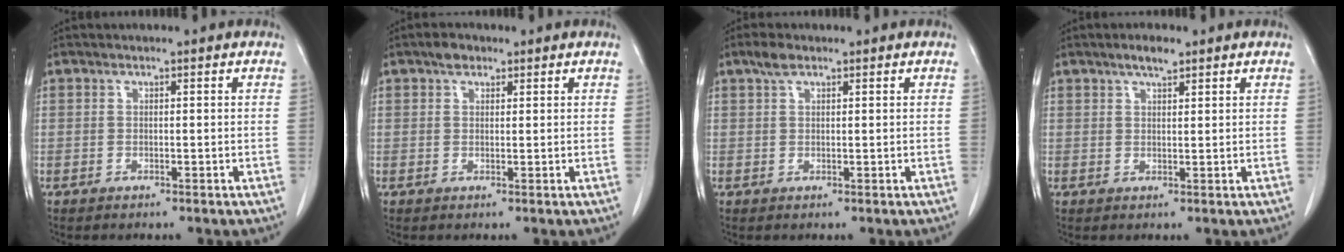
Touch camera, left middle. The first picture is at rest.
{"total": 2.0, "force": [1.3, 1.1, 0.9], "torque": [-0.016, 0.006, 0.020]}
{"total": 2.1, "force": [1.5, 0.9, 1.3], "torque": [-0.029, 0.009, 0.029]}
{"total": 2.7, "force": [2.0, 0.7, 1.7], "torque": [-0.033, 0.003, 0.035]}